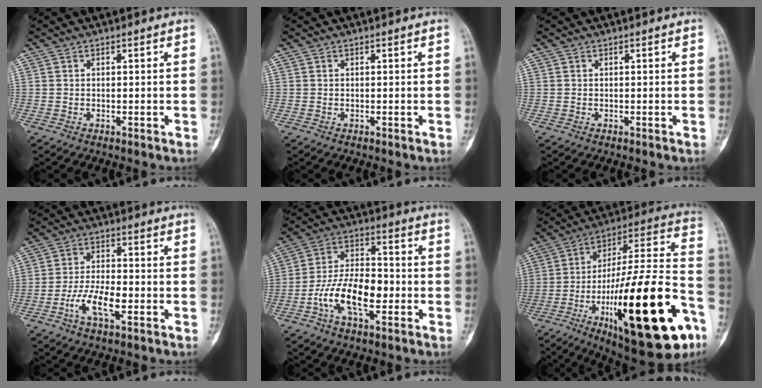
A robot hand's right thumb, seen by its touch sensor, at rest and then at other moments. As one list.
[{"total": 0.0}, {"total": 0.0}, {"total": 7.8, "force": [-3.0, 3.0, 6.5], "torque": [-0.128, 0.014, -0.057]}, {"total": 13.1, "force": [-3.9, 6.6, 10.6], "torque": [-0.186, 0.034, -0.075]}, {"total": 34.8, "force": [-13.7, 10.1, 30.3], "torque": [-0.439, 0.058, -0.201]}]